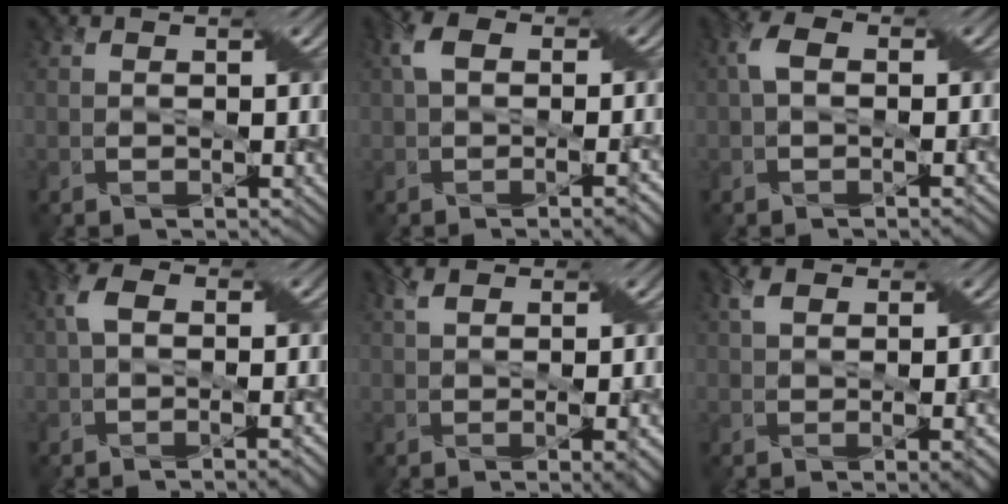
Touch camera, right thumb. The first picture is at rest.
{"total": 5.0, "force": [-0.2, 2.6, 4.2], "torque": [-0.080, 0.004, -0.004]}
{"total": 3.3, "force": [-0.2, 1.9, 2.7], "torque": [-0.059, 0.009, -0.007]}
{"total": 4.3, "force": [-0.5, 2.2, 3.7], "torque": [-0.075, 0.007, -0.011]}
{"total": 4.3, "force": [0.2, 1.3, 4.1], "torque": [-0.066, 0.007, 0.005]}
{"total": 4.1, "force": [0.4, 2.0, 3.6], "torque": [-0.057, 0.006, 0.008]}